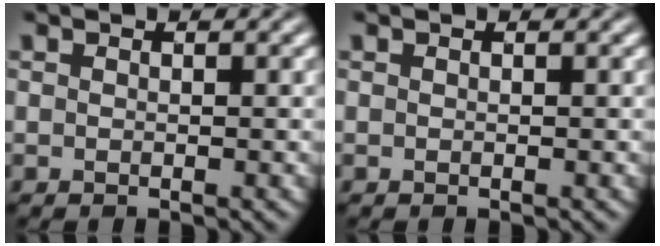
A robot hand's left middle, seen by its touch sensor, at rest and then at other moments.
{"total": 0.0}